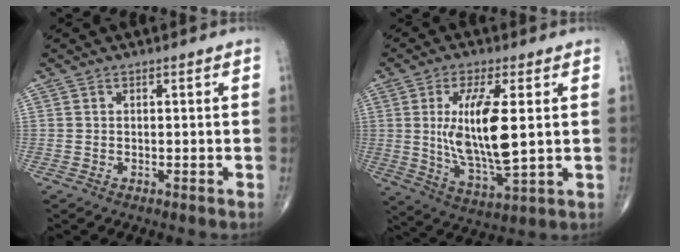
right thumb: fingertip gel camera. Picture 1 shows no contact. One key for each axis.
{"total": 14.7, "fx": 1.8, "fy": 4.6, "fz": 13.9, "tx": -0.261, "ty": -0.020, "tz": 0.040}